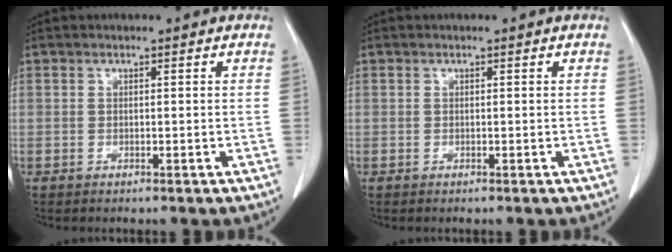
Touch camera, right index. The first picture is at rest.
{"total": 0.0}